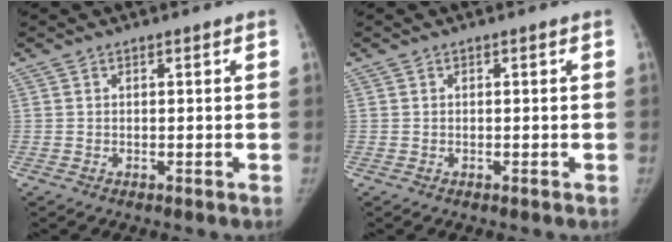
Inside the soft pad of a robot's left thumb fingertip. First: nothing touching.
{"total": 0.0}